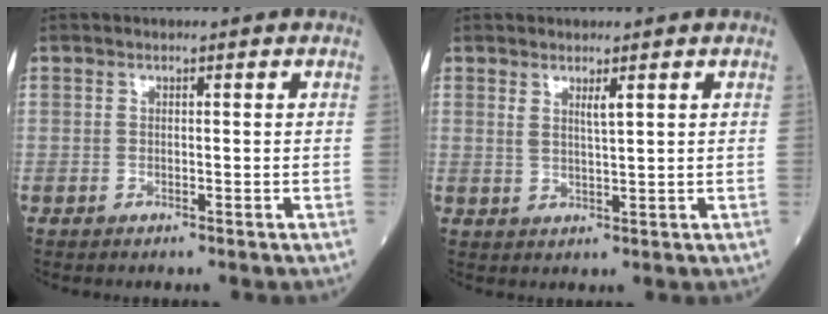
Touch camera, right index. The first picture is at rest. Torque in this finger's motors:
{"motor_torque": [0.10, 0.16, 0.02, 0.01]}